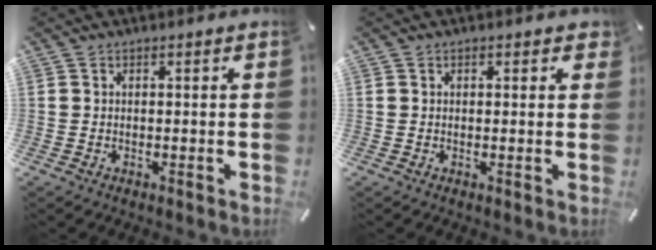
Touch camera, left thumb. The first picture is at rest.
{"total": 1.1, "force": [0.5, 0.8, 0.7], "torque": [0.001, -0.001, 0.004]}